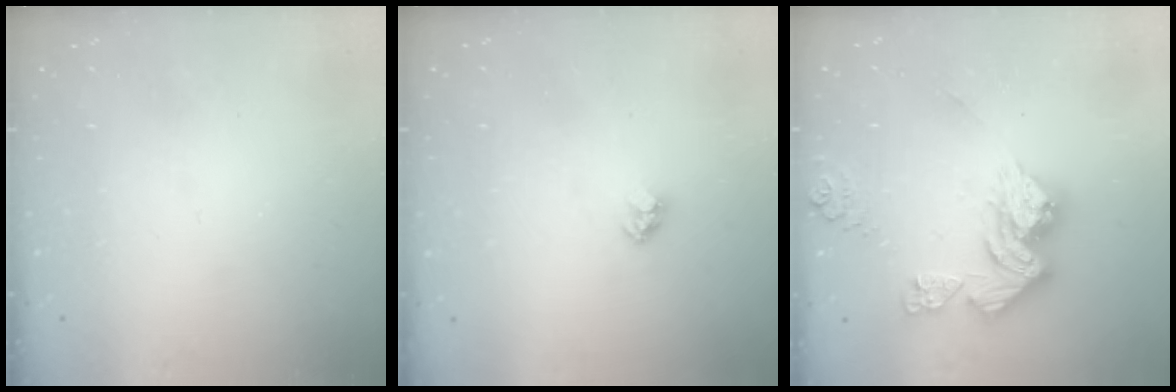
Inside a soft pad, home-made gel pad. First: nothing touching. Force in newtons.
{"total": 2.4, "press": 2.4, "slide": 0.1}
{"total": 14.6, "press": 14.5, "slide": 1.5}